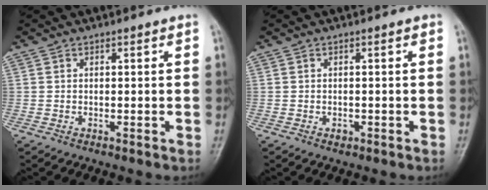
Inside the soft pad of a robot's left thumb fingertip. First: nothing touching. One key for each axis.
{"total": 1.0, "fx": -0.4, "fy": 0.7, "fz": 0.5, "tx": -0.001, "ty": 0.001, "tz": -0.005}